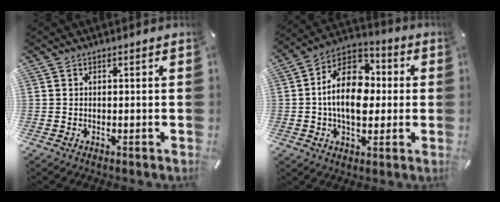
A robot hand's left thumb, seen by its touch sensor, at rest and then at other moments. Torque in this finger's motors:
{"motor_torque": [0.68, 1.17, 0.62, -0.20, 0.60]}